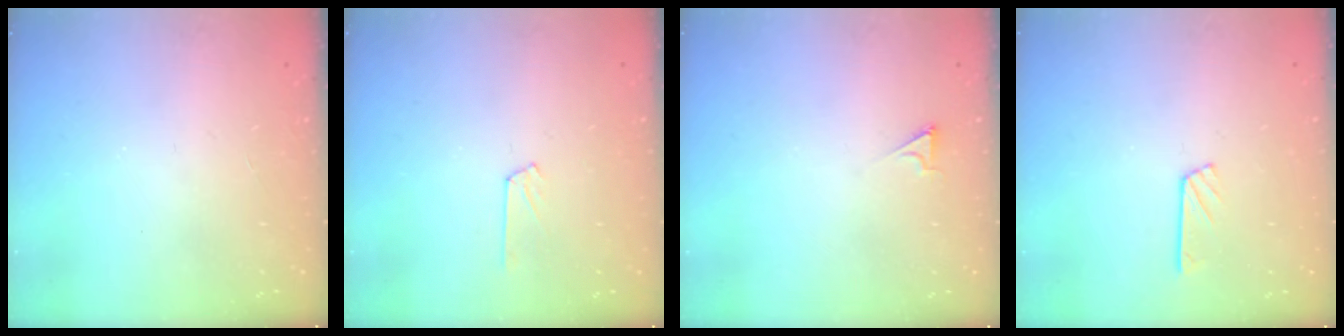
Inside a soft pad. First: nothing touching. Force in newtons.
{"total": 4.1, "press": 4.1, "slide": 0.5}
{"total": 2.1, "press": 2.1, "slide": 0.3}
{"total": 3.9, "press": 3.9, "slide": 0.4}